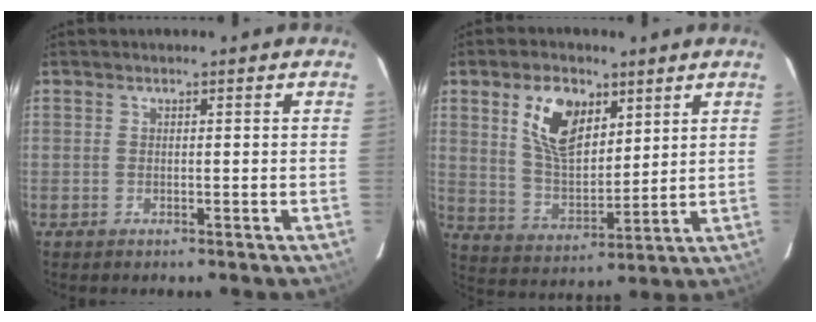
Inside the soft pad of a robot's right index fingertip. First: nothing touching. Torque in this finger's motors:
{"motor_torque": [0.38, 0.21, 0.32, 0.12]}